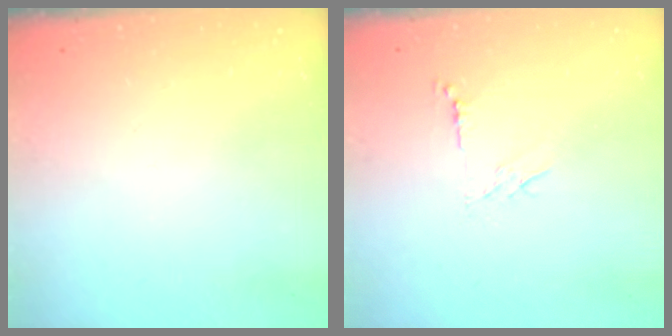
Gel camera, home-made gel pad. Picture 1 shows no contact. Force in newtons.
{"total": 5.5, "press": 5.5, "slide": 0.7}